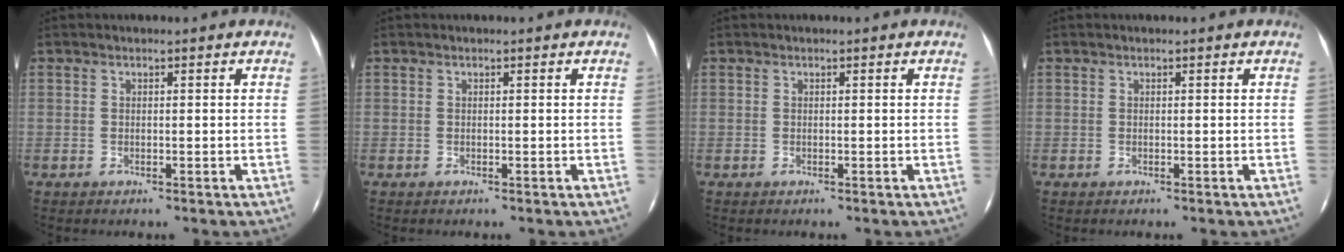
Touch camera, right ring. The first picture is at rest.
{"total": 0.0}
{"total": 0.0}
{"total": 0.0}